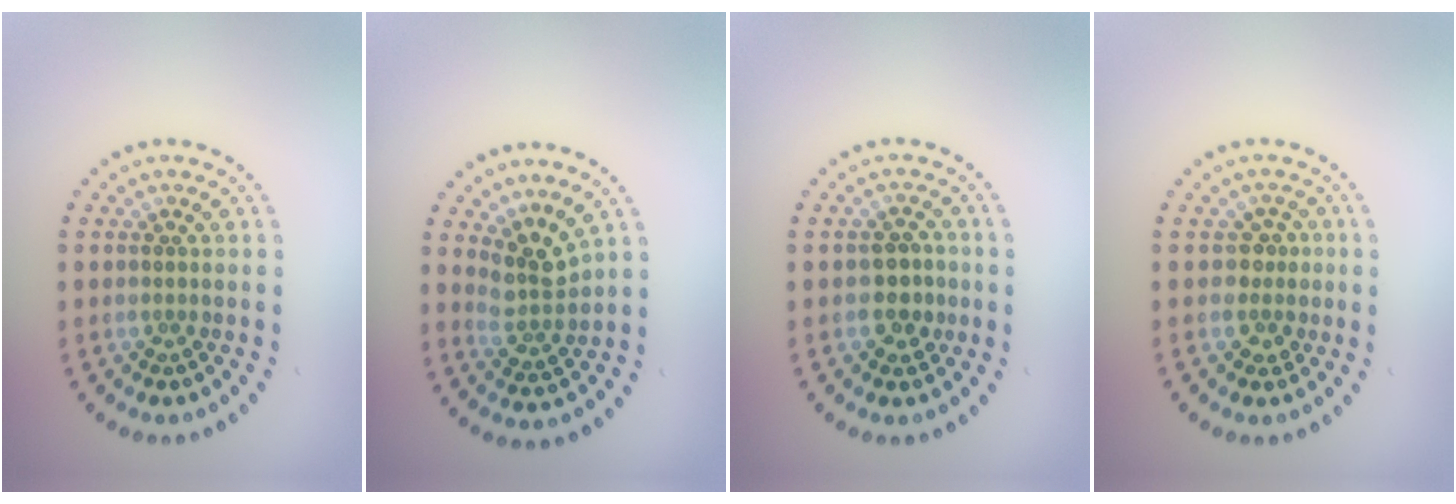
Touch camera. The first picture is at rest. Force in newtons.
{"total": 2.9, "press": 2.2, "slide": 2.0}
{"total": 2.5, "press": 2.4, "slide": 0.6}
{"total": 2.0, "press": 1.7, "slide": 1.0}